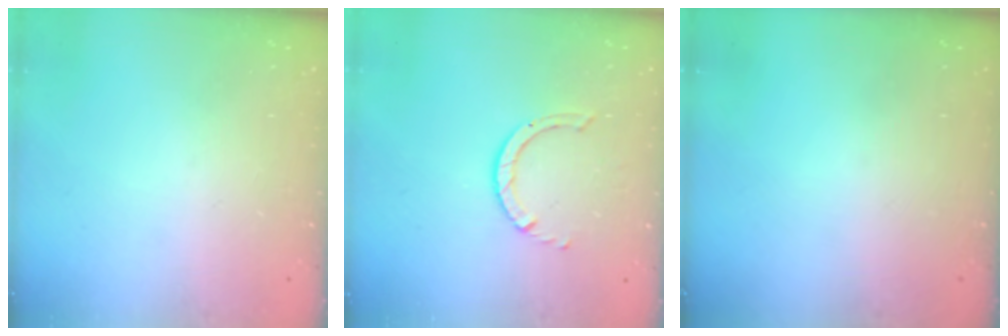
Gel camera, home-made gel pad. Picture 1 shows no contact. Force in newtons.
{"total": 1.4, "press": 1.4, "slide": 0.2}
{"total": 0.0}